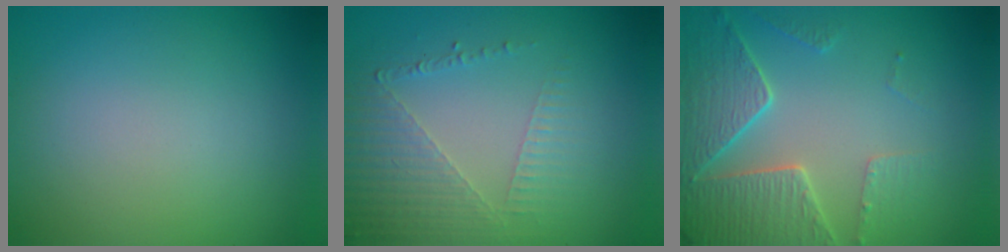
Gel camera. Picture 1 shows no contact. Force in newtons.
{"total": 5.1, "press": 3.2, "slide": 4.0}
{"total": 5.7, "press": 4.9, "slide": 3.0}